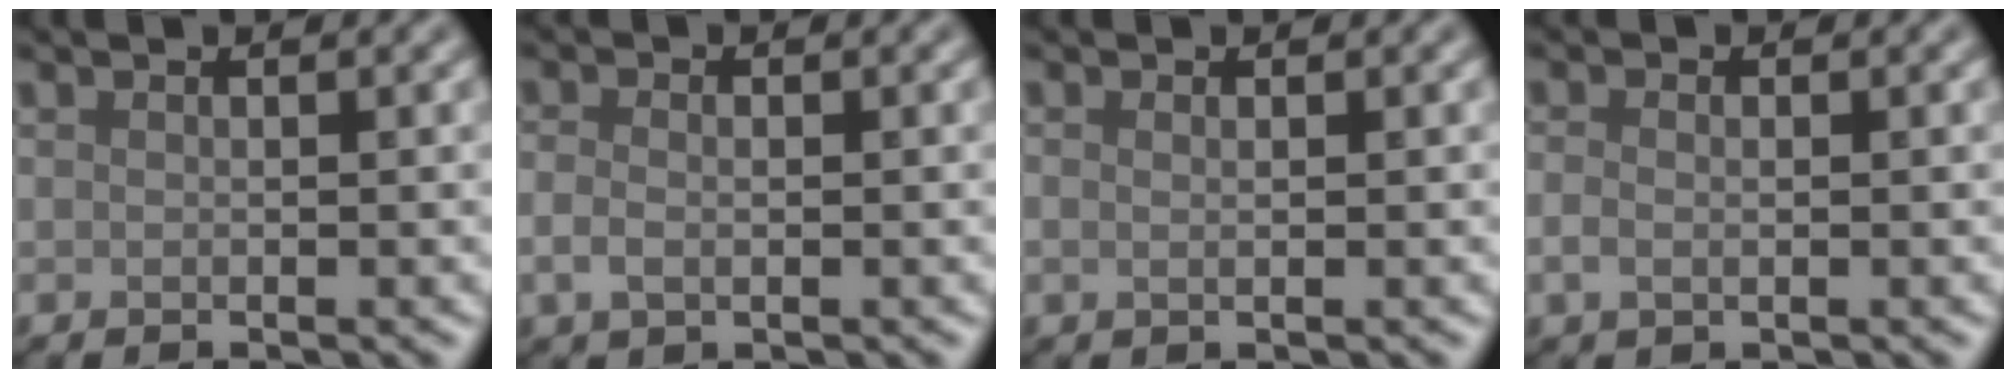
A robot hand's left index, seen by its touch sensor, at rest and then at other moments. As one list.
[{"total": 1.7, "force": [-0.3, 1.1, 1.3], "torque": [-0.029, -0.001, -0.010]}, {"total": 0.6, "force": [0.3, 0.3, 0.5], "torque": [-0.011, 0.000, 0.003]}, {"total": 1.3, "force": [-0.2, 0.8, 1.0], "torque": [-0.024, -0.001, -0.007]}]